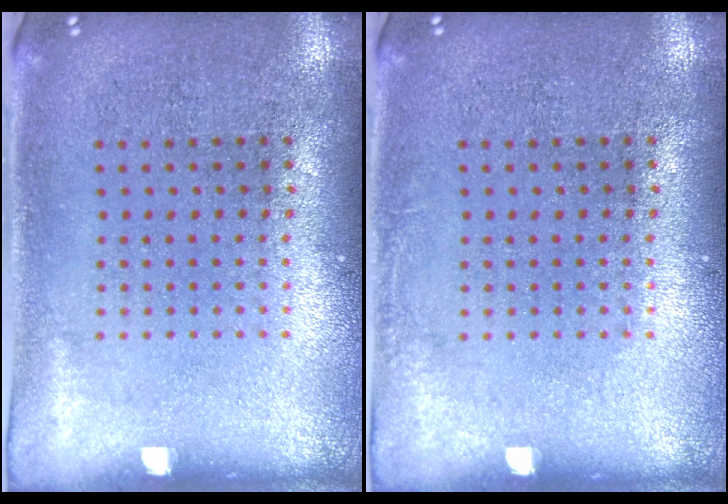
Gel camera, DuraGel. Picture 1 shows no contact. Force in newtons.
{"total": 0.7, "press": 0.7, "slide": 0.1}